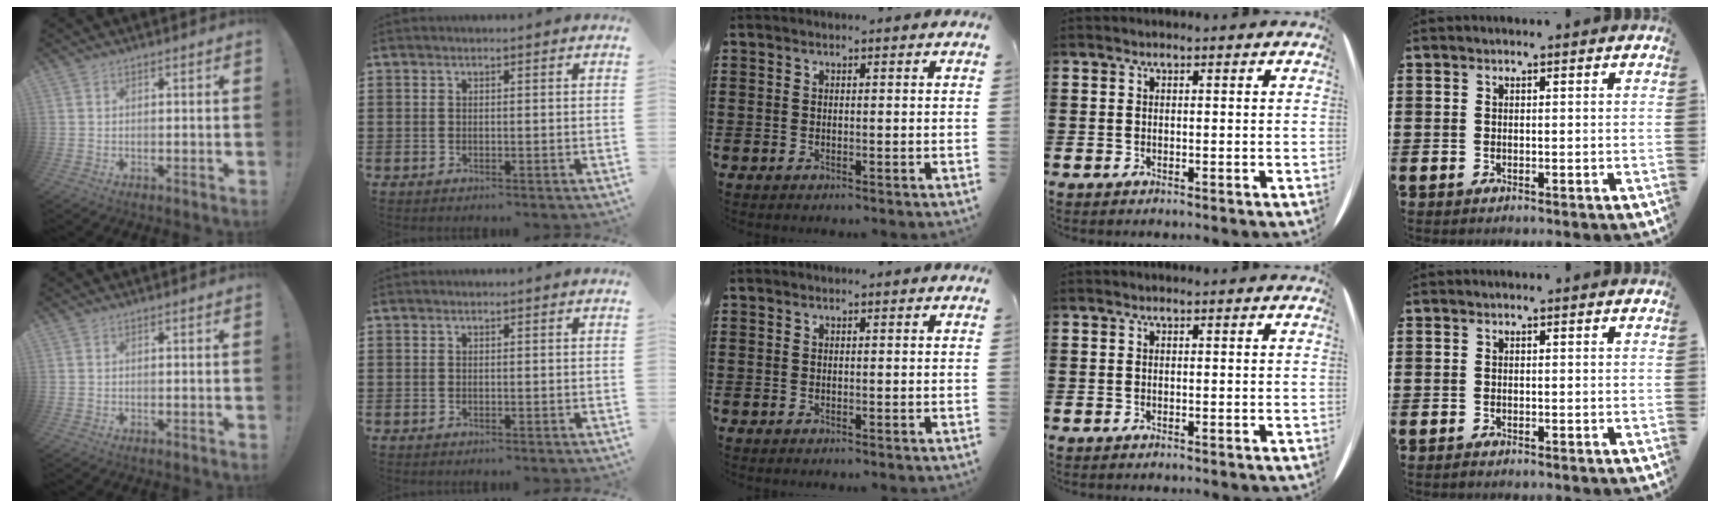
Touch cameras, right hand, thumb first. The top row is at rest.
{}